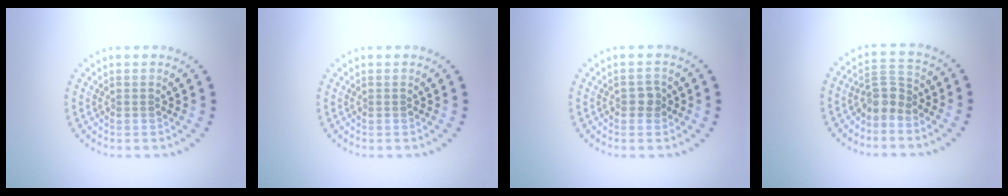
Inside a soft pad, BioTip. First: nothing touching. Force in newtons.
{"total": 0.0}
{"total": 1.2, "press": 1.2, "slide": 0.2}
{"total": 2.7, "press": 2.2, "slide": 1.6}